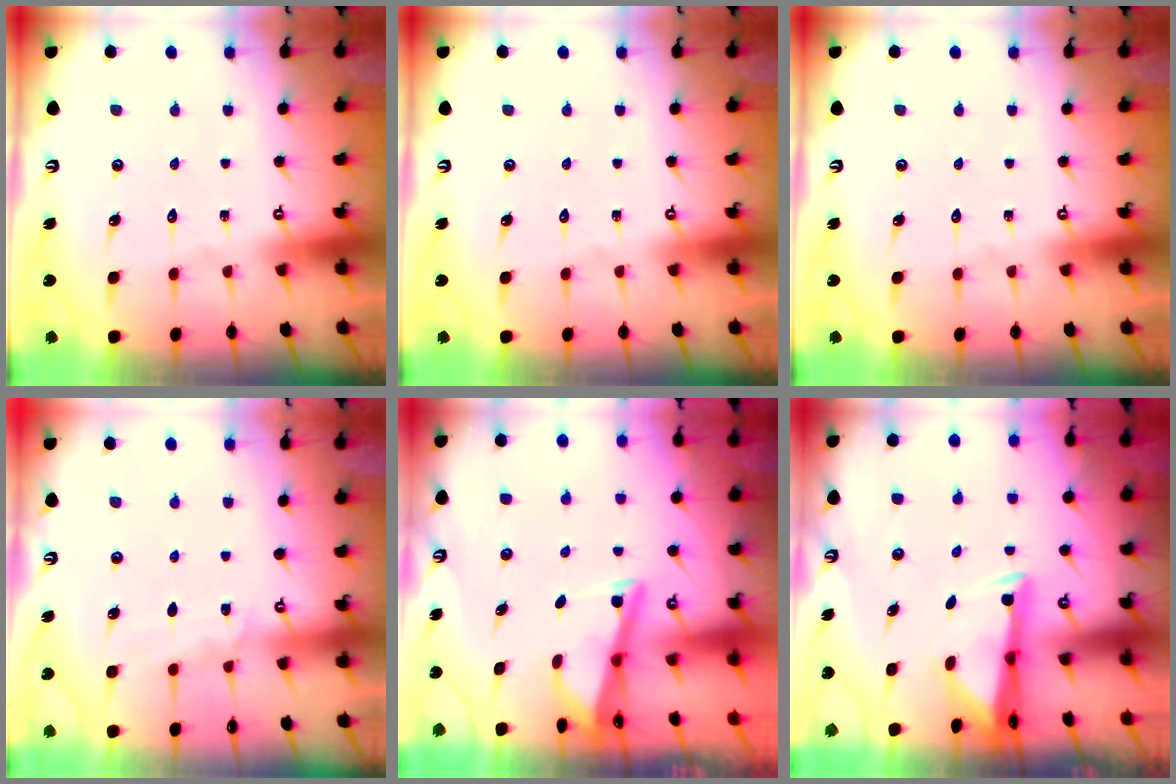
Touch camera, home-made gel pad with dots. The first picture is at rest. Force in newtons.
{"total": 0.0}
{"total": 0.0}
{"total": 4.6, "press": 4.5, "slide": 0.4}
{"total": 3.1, "press": 3.1, "slide": 0.3}
{"total": 2.9, "press": 2.8, "slide": 0.9}